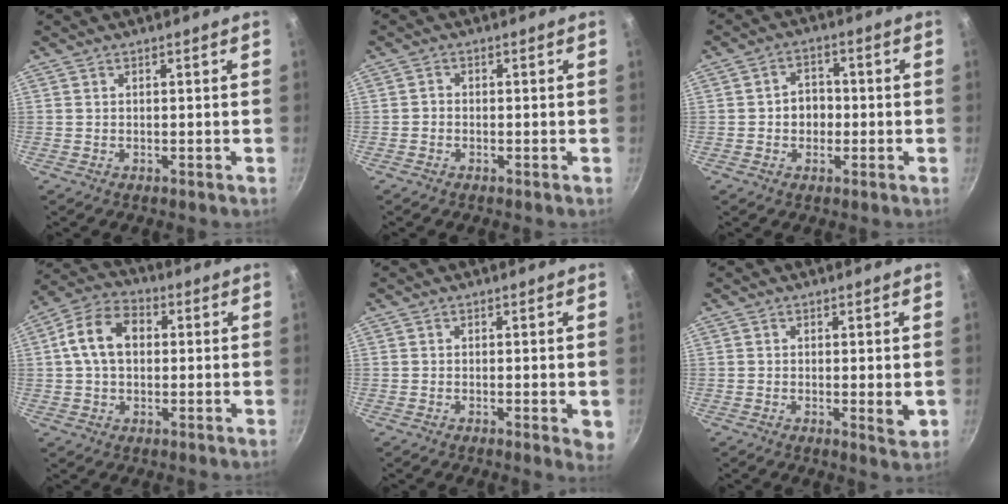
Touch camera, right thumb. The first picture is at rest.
{"total": 1.1, "force": [-0.7, 0.8, 0.4], "torque": [-0.006, 0.005, -0.017]}
{"total": 5.2, "force": [-0.7, 4.3, 2.8], "torque": [-0.010, 0.012, -0.014]}
{"total": 10.6, "force": [1.3, 7.5, 7.4], "torque": [-0.113, 0.023, 0.008]}
{"total": 3.2, "force": [-0.6, 0.9, 3.0], "torque": [-0.037, -0.009, -0.010]}
{"total": 2.9, "force": [-0.1, 0.9, 2.7], "torque": [-0.043, -0.010, -0.002]}